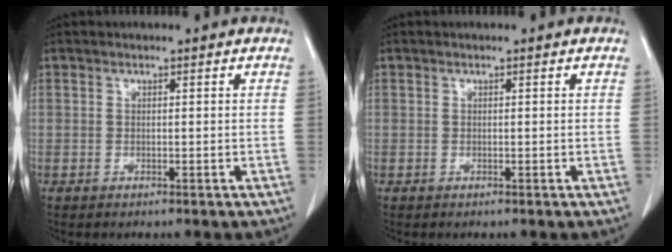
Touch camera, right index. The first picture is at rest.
{"total": 0.0}